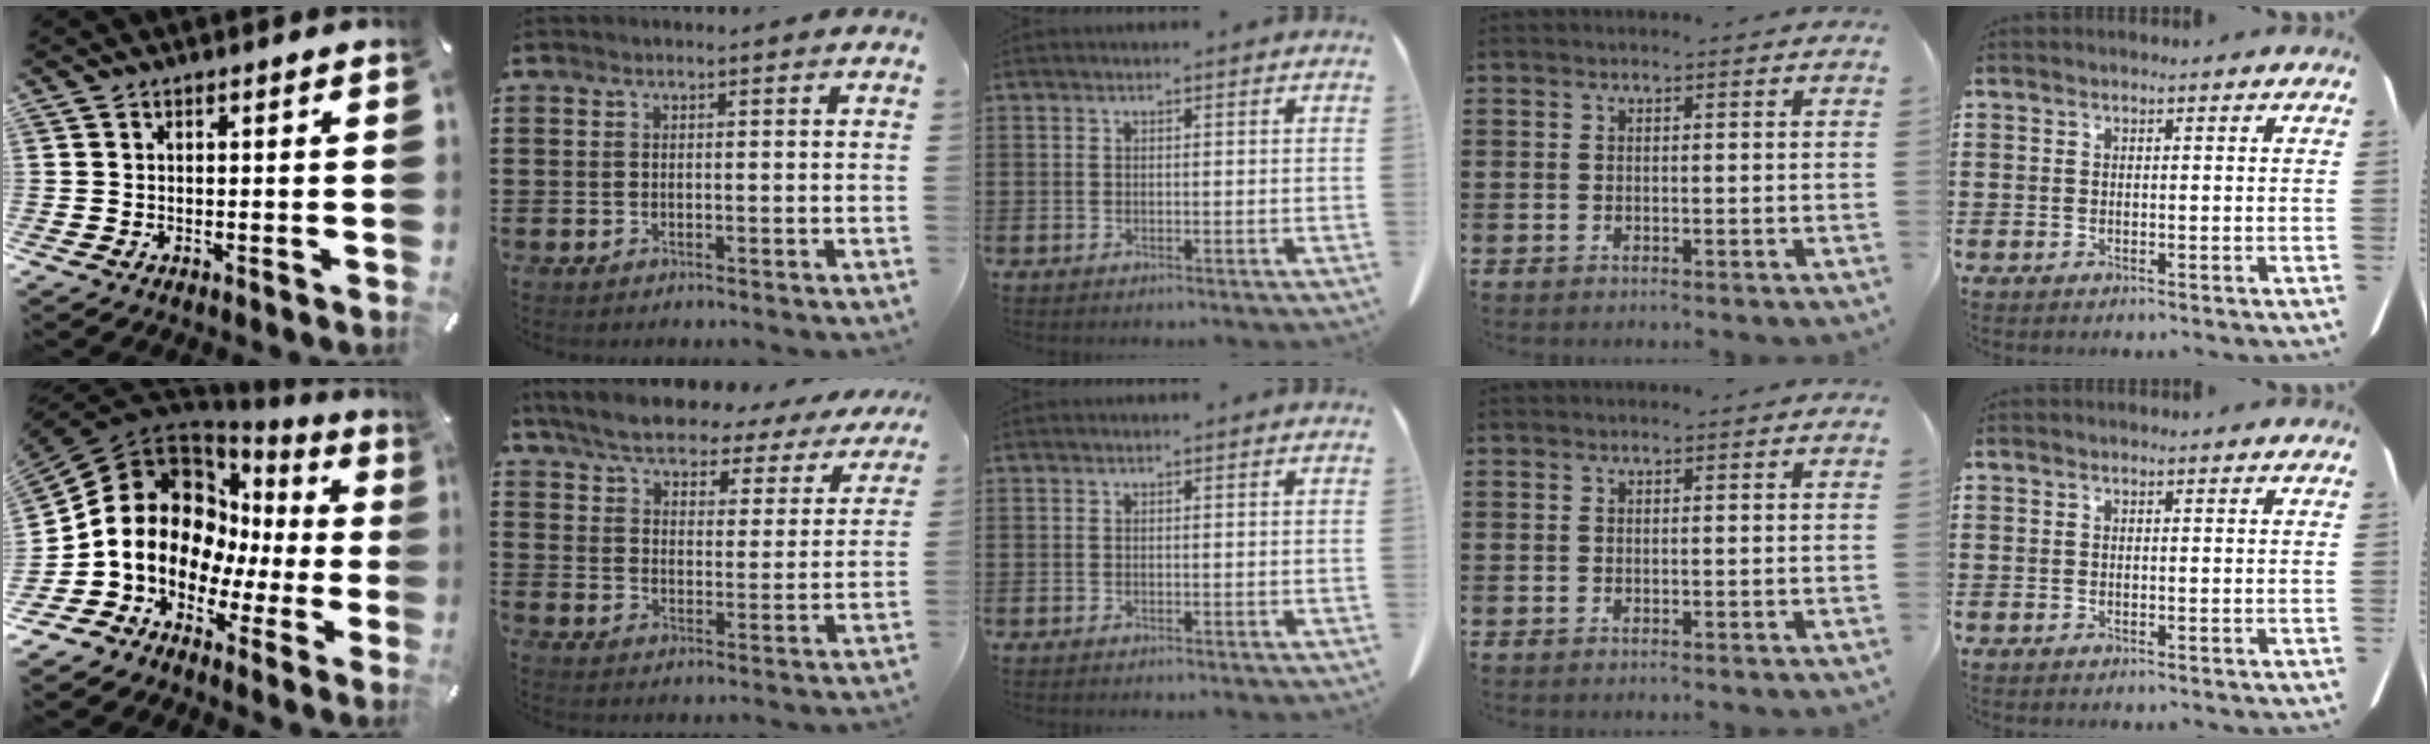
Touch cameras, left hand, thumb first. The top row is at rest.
{"thumb": {"total": 16.6, "force": [1.5, 14.5, 8.0], "torque": [-0.153, -0.034, 0.035]}, "index": {"total": 6.2, "force": [5.7, 1.3, 2.1], "torque": [-0.072, -0.033, 0.096]}}